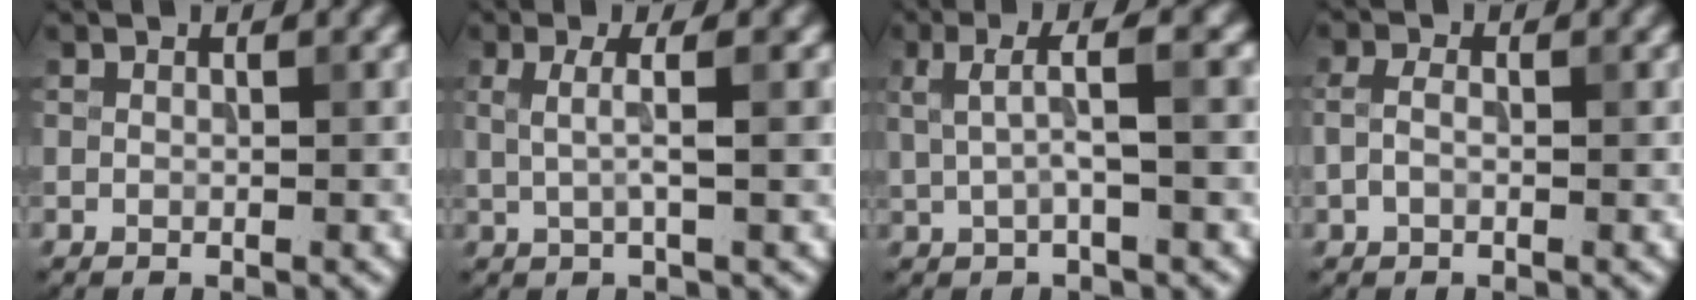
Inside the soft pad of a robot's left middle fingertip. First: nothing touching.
{"total": 2.9, "force": [0.4, 0.8, 2.8], "torque": [-0.045, 0.000, 0.005]}
{"total": 3.6, "force": [0.6, 0.7, 3.4], "torque": [-0.064, 0.008, 0.010]}
{"total": 1.5, "force": [-0.3, 0.9, 1.2], "torque": [-0.029, 0.004, -0.012]}